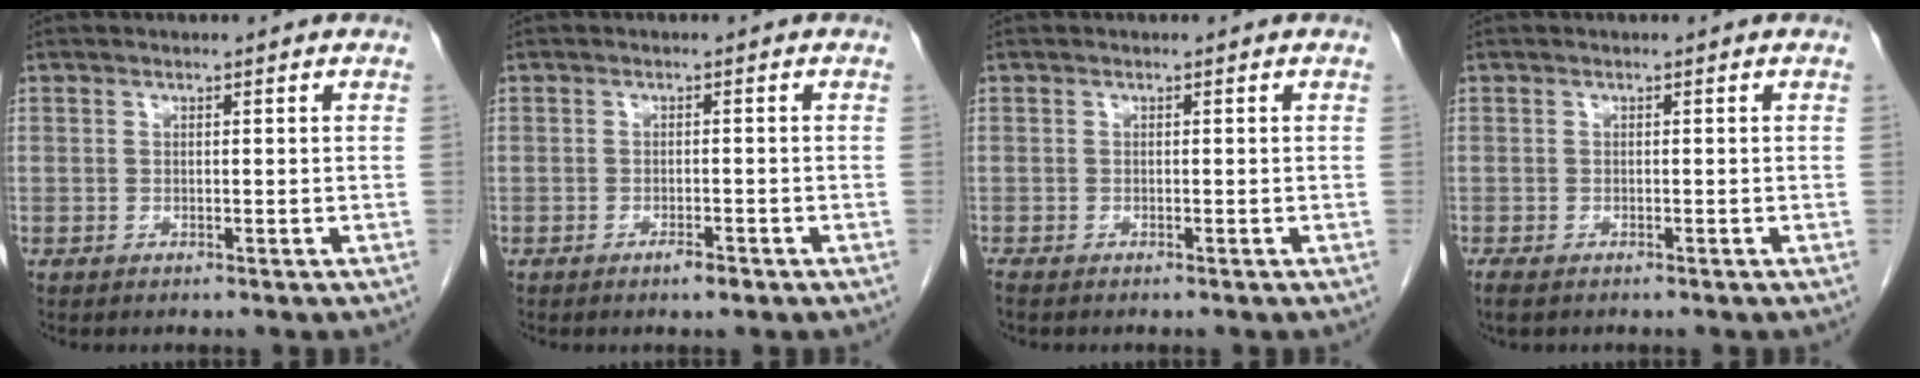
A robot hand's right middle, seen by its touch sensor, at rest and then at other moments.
{"total": 1.7, "force": [-1.1, 0.3, 1.2], "torque": [-0.021, -0.001, -0.016]}
{"total": 1.3, "force": [-1.1, 0.3, 0.5], "torque": [-0.012, -0.004, -0.017]}
{"total": 2.5, "force": [-1.8, 1.0, 1.3], "torque": [-0.024, -0.006, -0.025]}